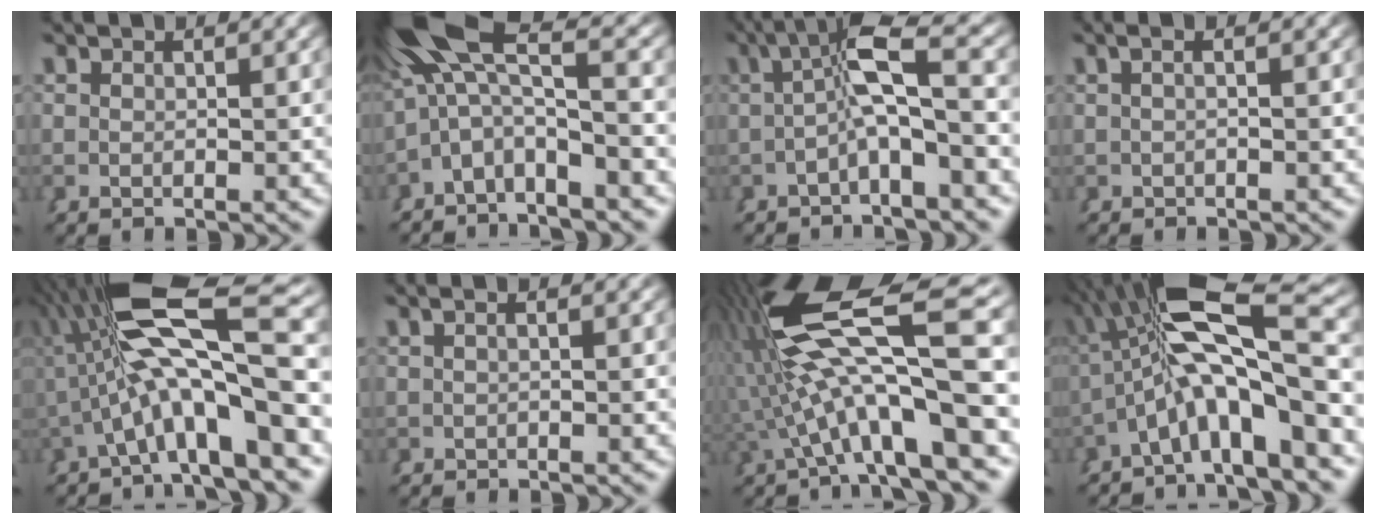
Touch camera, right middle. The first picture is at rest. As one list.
[{"total": 6.5, "force": [-0.1, 4.4, 4.9], "torque": [-0.105, -0.018, 0.001]}, {"total": 4.5, "force": [0.2, 0.1, 4.5], "torque": [-0.067, 0.008, 0.006]}, {"total": 1.2, "force": [0.1, -0.2, 1.2], "torque": [-0.007, 0.014, -0.005]}, {"total": 11.3, "force": [2.6, 3.5, 10.5], "torque": [-0.153, 0.015, 0.043]}, {"total": 0.7, "force": [0.2, -0.3, 0.5], "torque": [0.001, 0.011, -0.001]}, {"total": 13.9, "force": [3.2, 4.7, 12.7], "torque": [-0.217, 0.019, 0.057]}, {"total": 9.4, "force": [1.2, 2.9, 8.8], "torque": [-0.137, 0.006, 0.026]}]